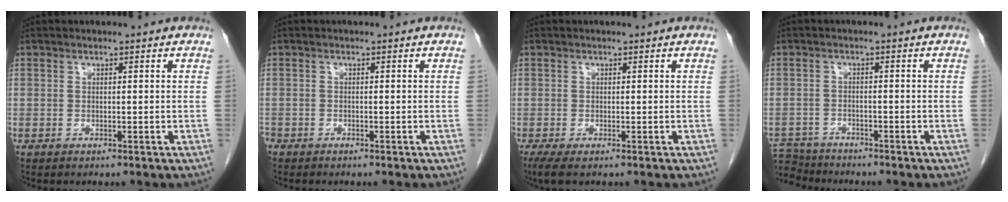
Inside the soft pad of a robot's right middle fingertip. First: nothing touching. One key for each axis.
{"total": 1.1, "fx": -0.9, "fy": 0.6, "fz": 0.2, "tx": -0.008, "ty": -0.001, "tz": -0.018}
{"total": 2.1, "fx": -1.2, "fy": 0.4, "fz": 1.7, "tx": -0.033, "ty": -0.009, "tz": -0.022}
{"total": 5.8, "fx": -5.7, "fy": 1.3, "fz": 0.0, "tx": 0.002, "ty": -0.002, "tz": -0.102}